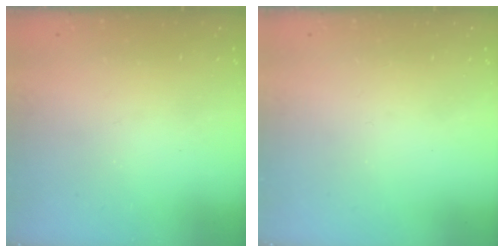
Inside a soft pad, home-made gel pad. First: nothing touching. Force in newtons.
{"total": 0.0}